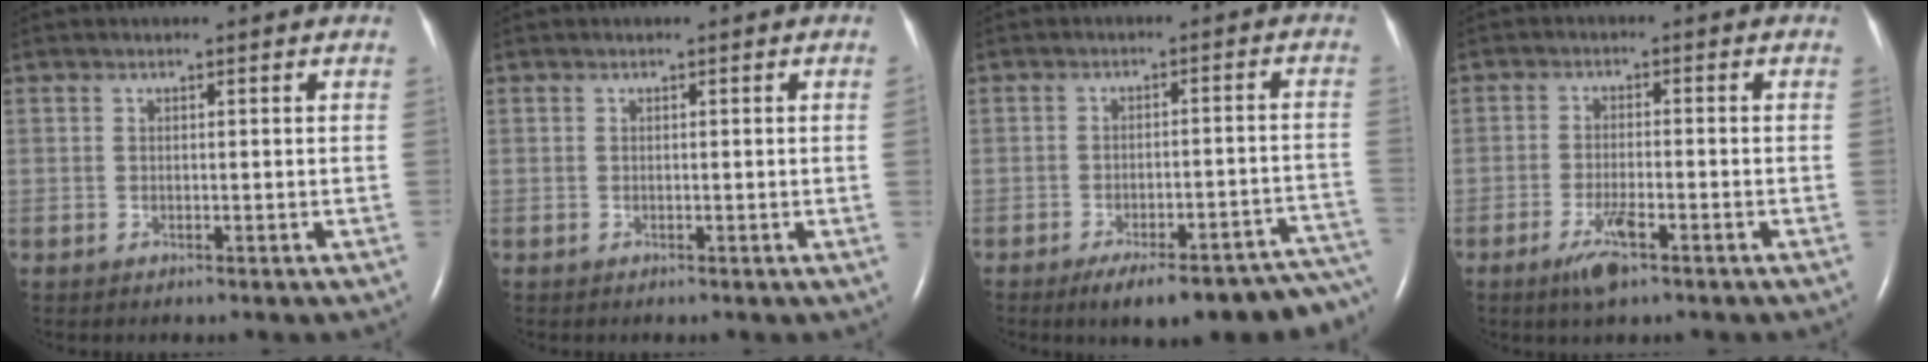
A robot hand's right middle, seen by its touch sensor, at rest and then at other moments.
{"total": 0.6, "force": [0.0, -0.3, 0.5], "torque": [-0.008, -0.001, -0.001]}
{"total": 18.3, "force": [-15.7, 3.3, 8.7], "torque": [-0.038, 0.025, -0.190]}
{"total": 4.5, "force": [-2.7, 0.7, 3.5], "torque": [-0.076, -0.006, -0.050]}